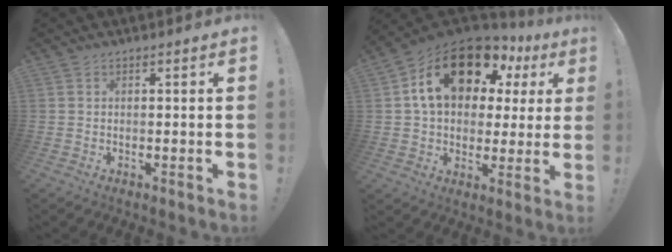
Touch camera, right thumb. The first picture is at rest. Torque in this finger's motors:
{"motor_torque": [0.66, 2.84, 1.50, 0.31, 0.14]}